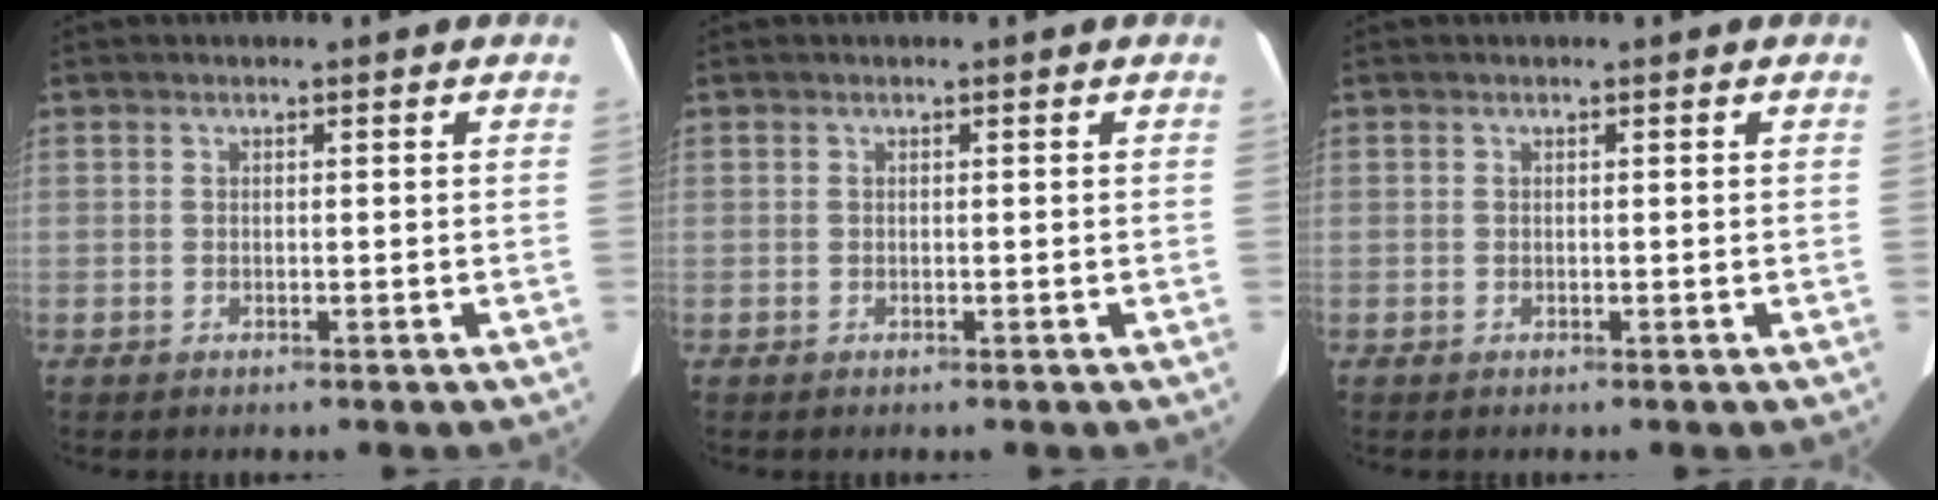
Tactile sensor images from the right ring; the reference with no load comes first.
{"total": 0.0}
{"total": 0.0}